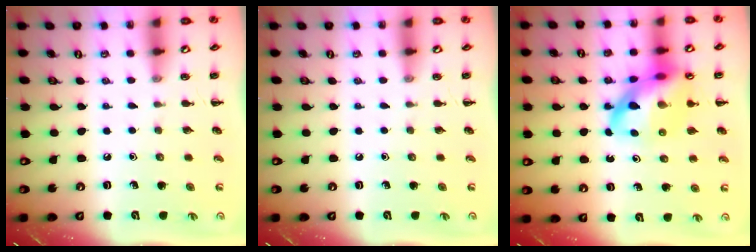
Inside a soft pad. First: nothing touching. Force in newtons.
{"total": 0.0}
{"total": 16.7, "press": 16.3, "slide": 3.8}